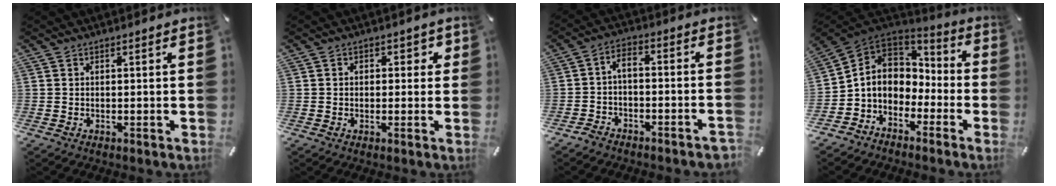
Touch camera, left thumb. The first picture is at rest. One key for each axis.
{"total": 2.6, "fx": -0.7, "fy": 2.0, "fz": 1.4, "tx": -0.011, "ty": 0.006, "tz": -0.020}
{"total": 4.5, "fx": -3.2, "fy": 1.8, "fz": 2.6, "tx": -0.043, "ty": 0.008, "tz": -0.061}
{"total": 7.4, "fx": -1.6, "fy": 6.8, "fz": 2.3, "tx": -0.074, "ty": -0.003, "tz": -0.029}